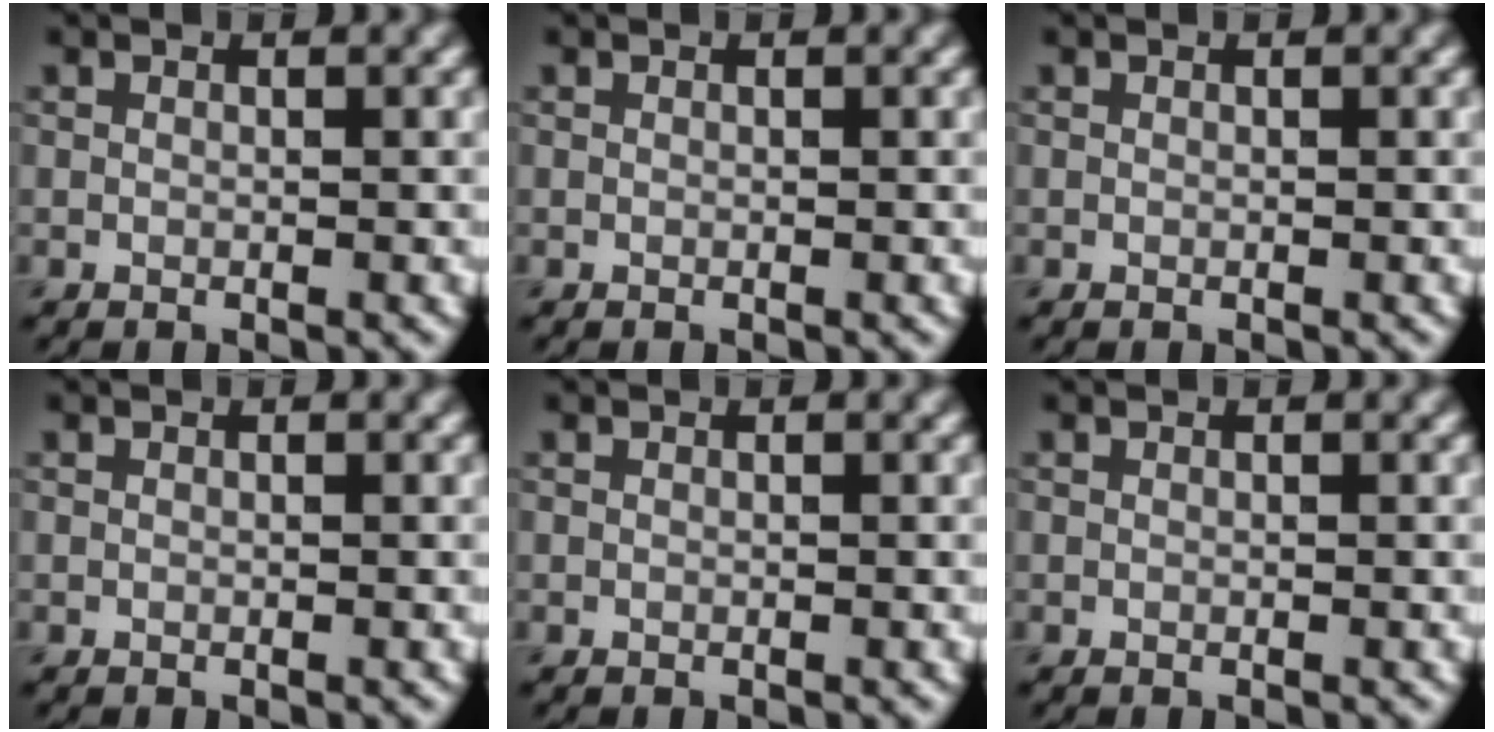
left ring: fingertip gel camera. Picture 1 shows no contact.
{"total": 0.0}
{"total": 0.0}
{"total": 0.0}
{"total": 0.0}
{"total": 0.0}